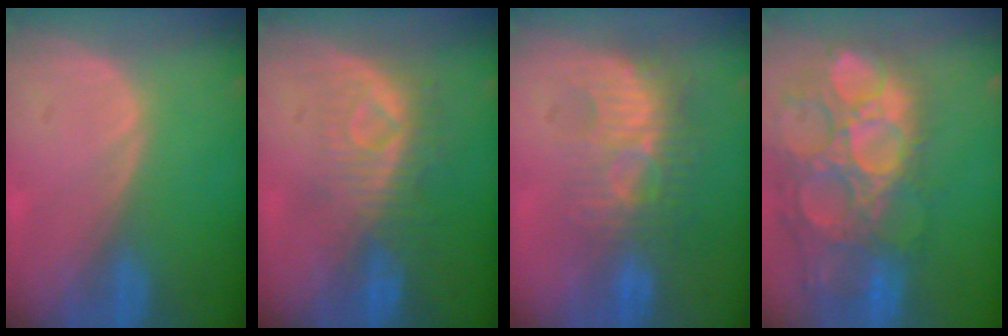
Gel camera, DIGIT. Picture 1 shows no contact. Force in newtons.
{"total": 8.3, "press": 7.5, "slide": 3.6}
{"total": 9.1, "press": 8.2, "slide": 3.9}
{"total": 15.6, "press": 12.8, "slide": 8.9}